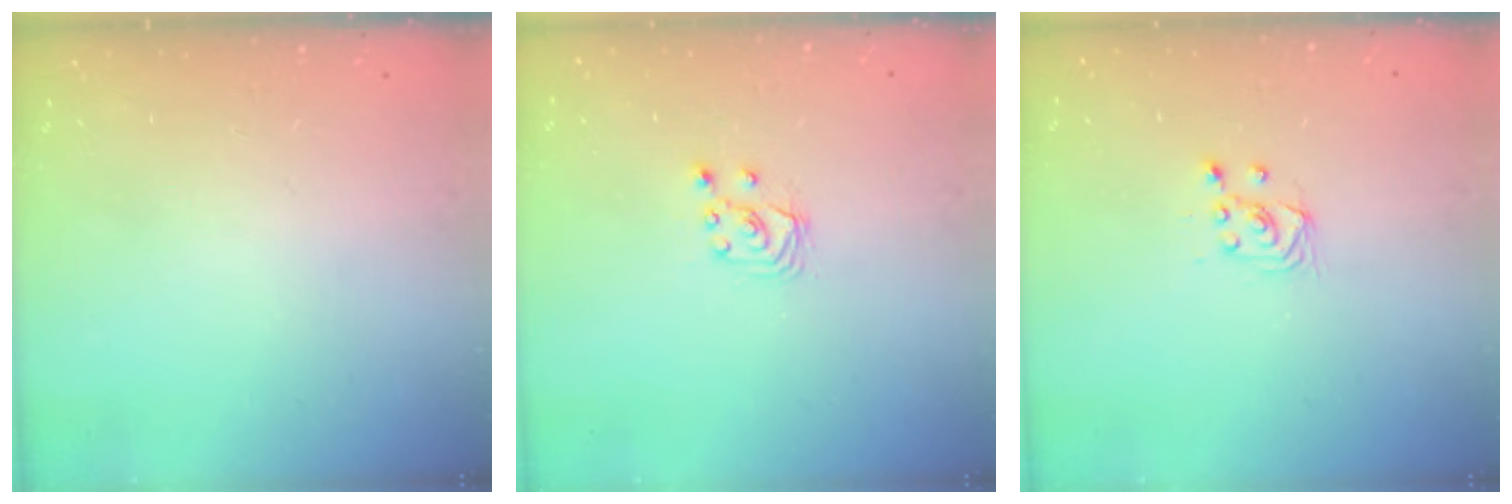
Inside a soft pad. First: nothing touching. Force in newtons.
{"total": 3.9, "press": 3.9, "slide": 0.4}
{"total": 2.9, "press": 2.7, "slide": 1.0}